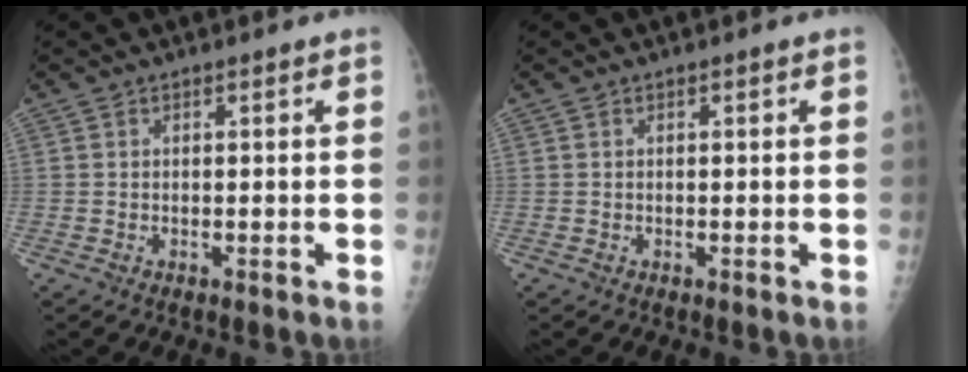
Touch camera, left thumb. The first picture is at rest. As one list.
[{"total": 0.0}]